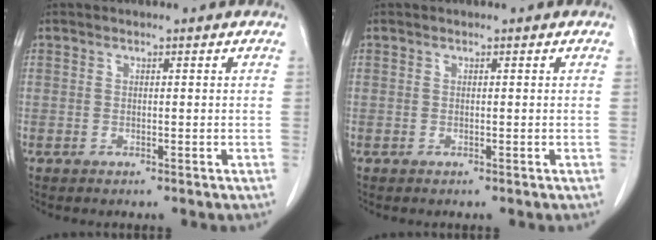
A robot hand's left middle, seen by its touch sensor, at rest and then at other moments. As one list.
[{"total": 0.0}]